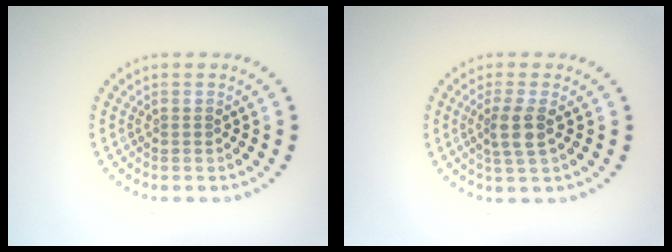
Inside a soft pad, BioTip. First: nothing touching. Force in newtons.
{"total": 2.4, "press": 2.0, "slide": 1.3}